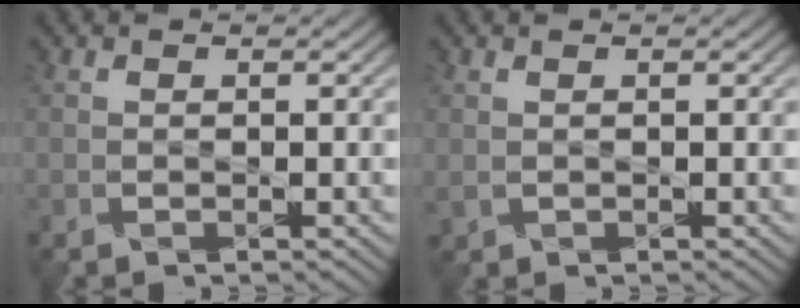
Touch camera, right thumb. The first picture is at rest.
{"total": 0.5, "force": [0.3, 0.3, 0.3], "torque": [-0.014, -0.002, 0.009]}